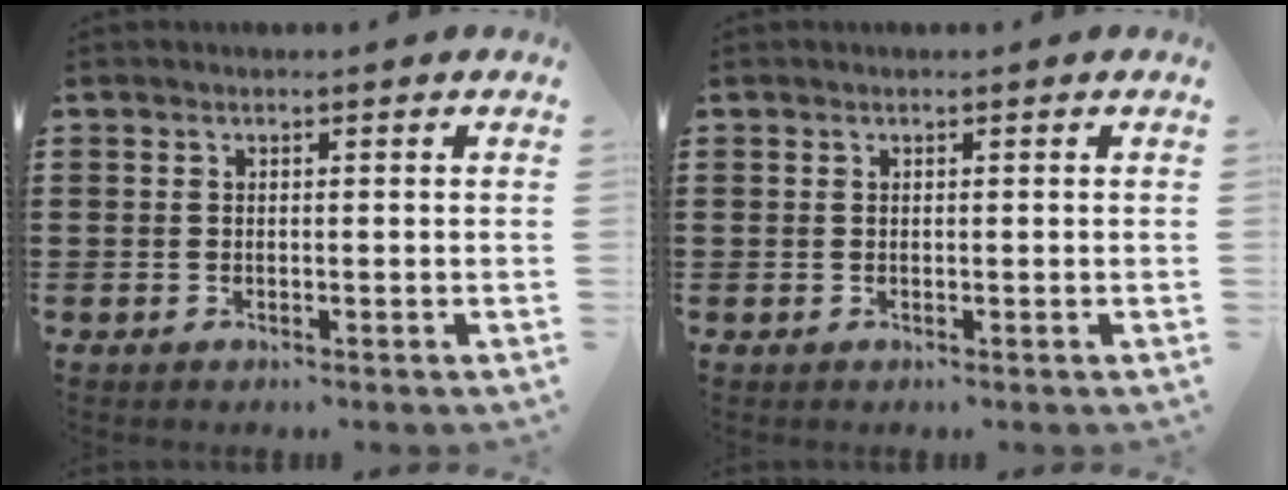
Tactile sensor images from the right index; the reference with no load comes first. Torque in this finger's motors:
{"motor_torque": [-1.08, 1.05, -1.05, -0.21]}